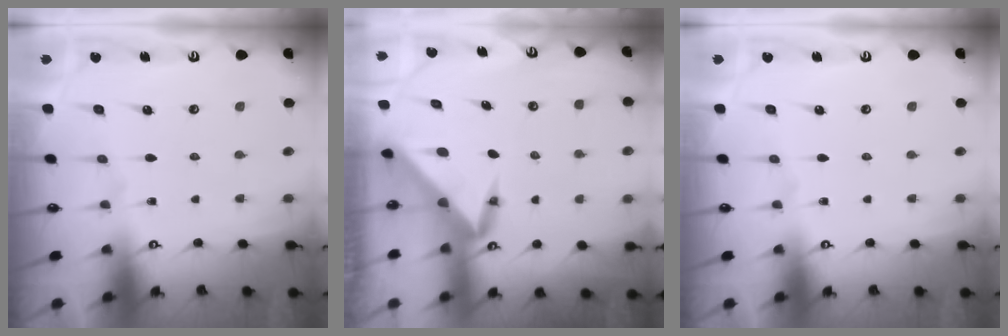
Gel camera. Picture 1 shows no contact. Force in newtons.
{"total": 4.0, "press": 4.0, "slide": 0.2}
{"total": 0.0}